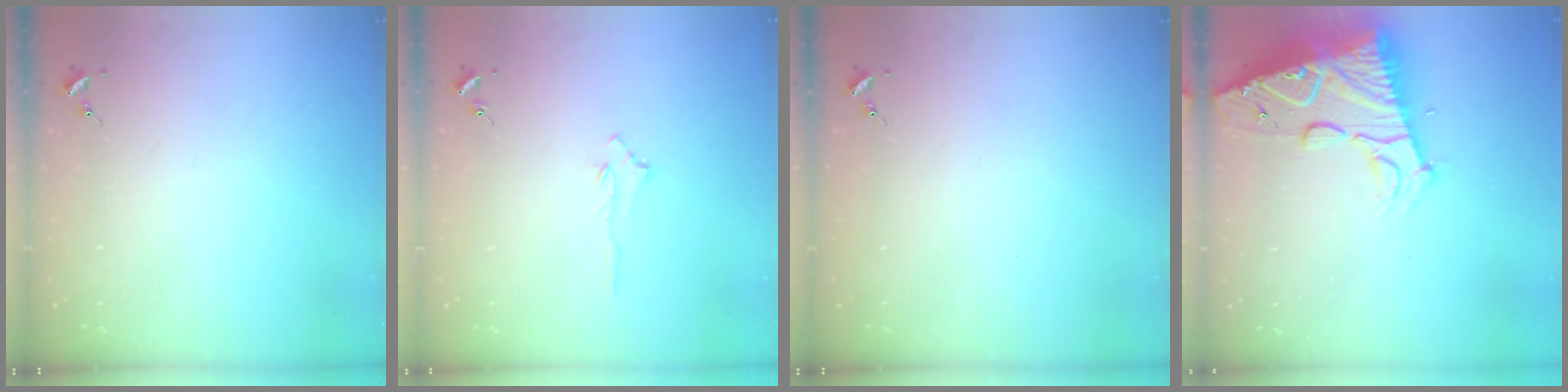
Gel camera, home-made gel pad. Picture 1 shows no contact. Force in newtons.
{"total": 2.9, "press": 2.9, "slide": 0.4}
{"total": 0.0}
{"total": 18.3, "press": 18.2, "slide": 1.7}